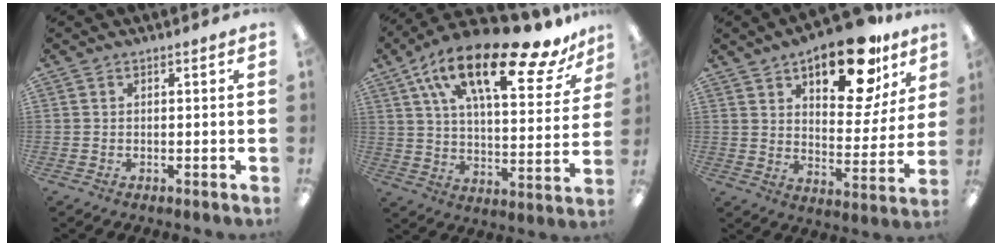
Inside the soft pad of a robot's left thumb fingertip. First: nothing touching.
{"total": 24.1, "force": [15.2, 8.1, 16.8], "torque": [-0.276, -0.080, 0.250]}
{"total": 19.8, "force": [12.5, 8.7, 12.7], "torque": [-0.167, -0.066, 0.202]}